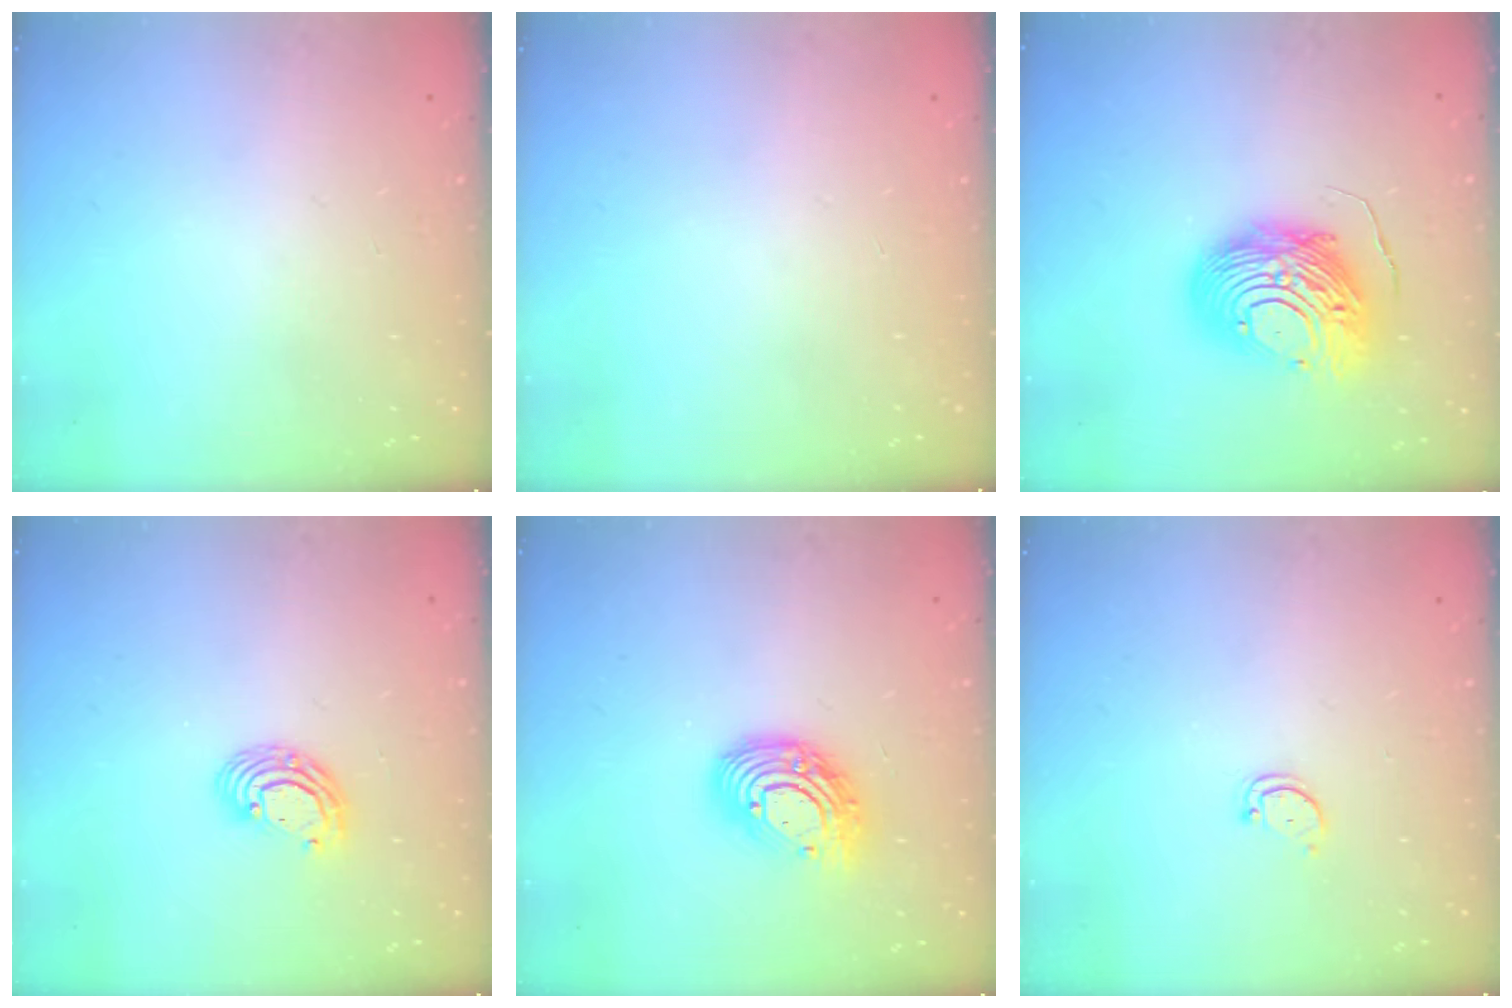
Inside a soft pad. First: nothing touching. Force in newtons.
{"total": 0.0}
{"total": 13.7, "press": 13.7, "slide": 1.3}
{"total": 6.7, "press": 6.6, "slide": 0.7}
{"total": 12.4, "press": 12.4, "slide": 1.1}
{"total": 2.3, "press": 2.3, "slide": 0.4}